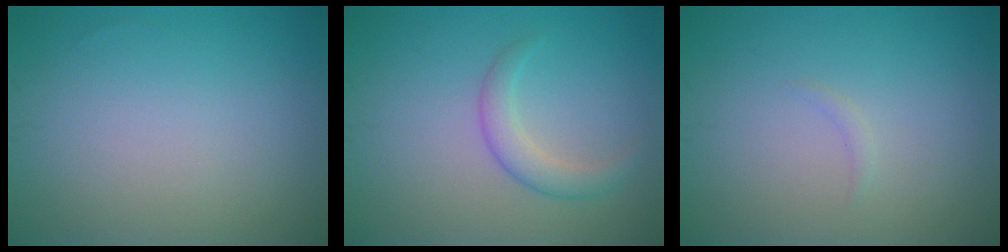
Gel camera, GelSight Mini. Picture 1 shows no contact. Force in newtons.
{"total": 2.3, "press": 2.3, "slide": 0.0}
{"total": 0.5, "press": 0.5, "slide": 0.1}